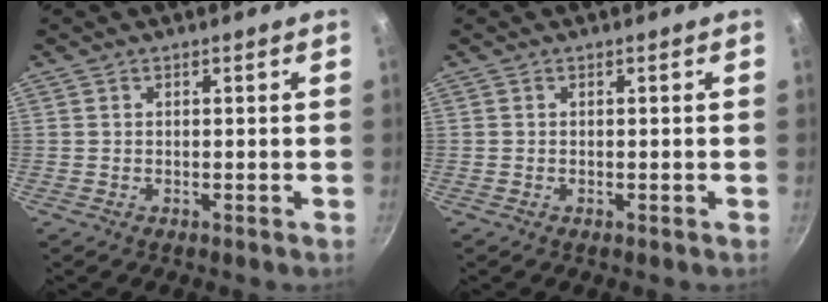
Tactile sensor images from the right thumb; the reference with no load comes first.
{"total": 0.0}